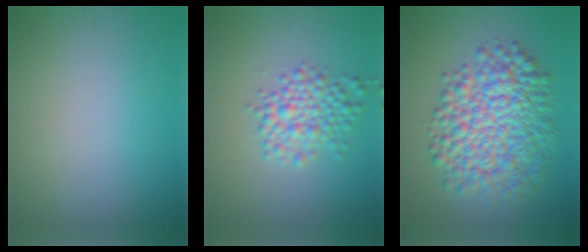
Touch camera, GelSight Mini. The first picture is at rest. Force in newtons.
{"total": 3.7, "press": 3.7, "slide": 0.1}
{"total": 9.3, "press": 9.3, "slide": 0.1}